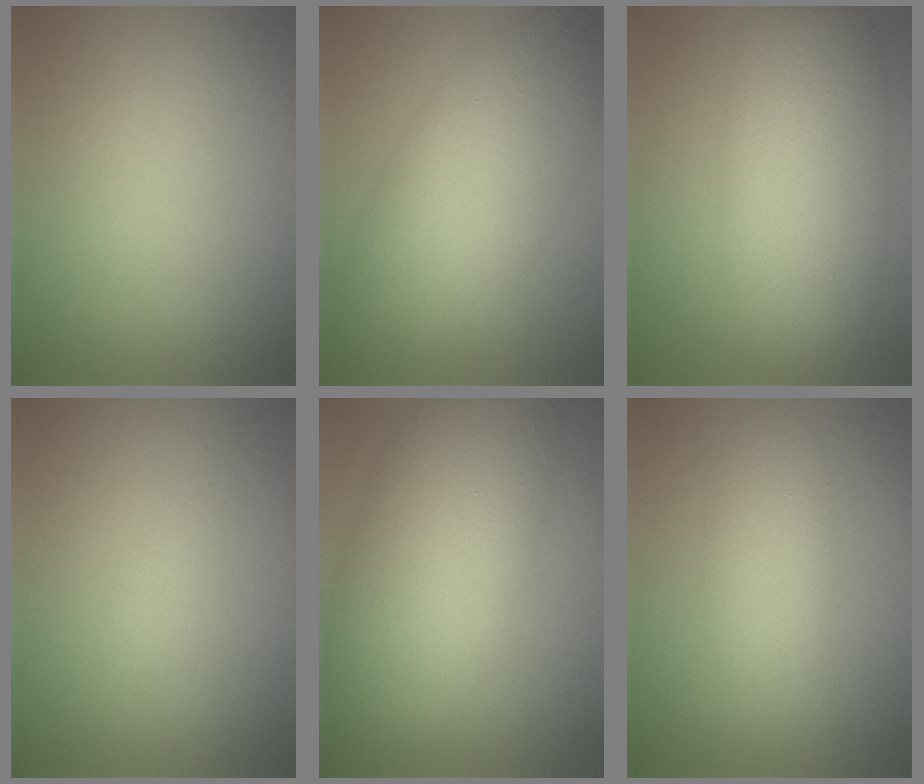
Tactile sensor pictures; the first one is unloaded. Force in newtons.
{"total": 7.8, "press": 7.8, "slide": 0.4}
{"total": 7.6, "press": 7.6, "slide": 0.2}
{"total": 0.6, "press": 0.6, "slide": 0.0}
{"total": 8.8, "press": 8.8, "slide": 0.6}
{"total": 3.2, "press": 3.2, "slide": 0.1}